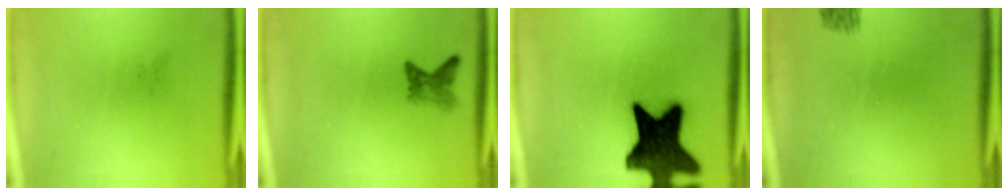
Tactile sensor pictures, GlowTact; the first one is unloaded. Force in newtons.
{"total": 1.9}
{"total": 19.4}
{"total": 1.9}